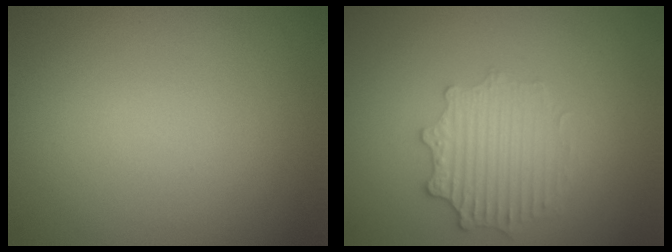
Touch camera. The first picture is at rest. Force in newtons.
{"total": 2.7, "press": 2.6, "slide": 0.8}